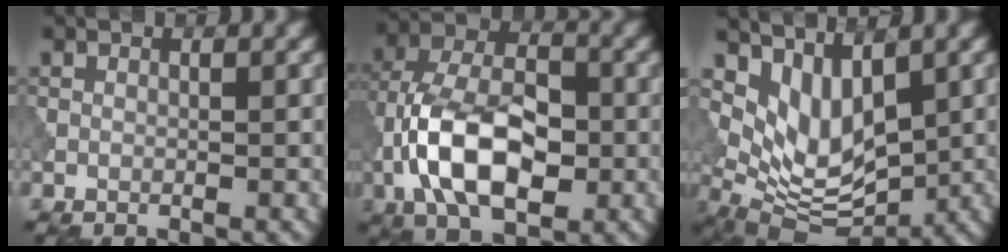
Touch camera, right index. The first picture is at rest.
{"total": 10.3, "force": [-2.8, 5.6, 8.2], "torque": [-0.154, 0.012, -0.062]}
{"total": 6.1, "force": [2.5, 3.2, 4.5], "torque": [-0.092, -0.021, 0.054]}